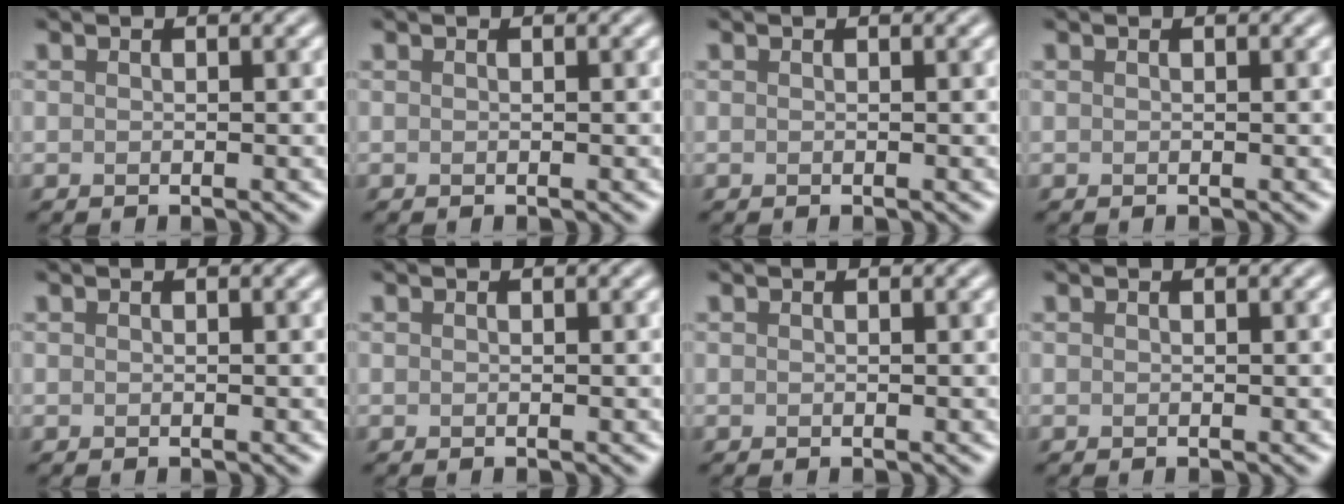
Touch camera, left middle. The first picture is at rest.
{"total": 0.0}
{"total": 0.0}
{"total": 0.0}
{"total": 0.0}
{"total": 0.0}
{"total": 0.0}
{"total": 0.0}